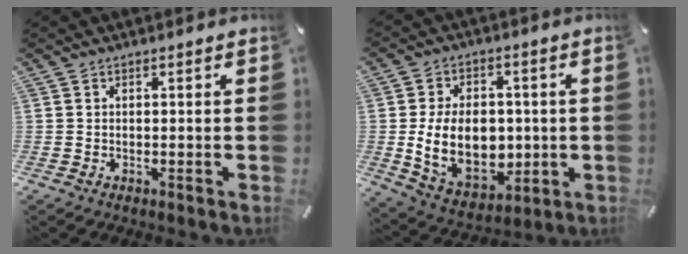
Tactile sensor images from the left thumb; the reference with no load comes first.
{"total": 16.1, "force": [-0.9, 11.5, 11.2], "torque": [-0.208, 0.000, -0.009]}